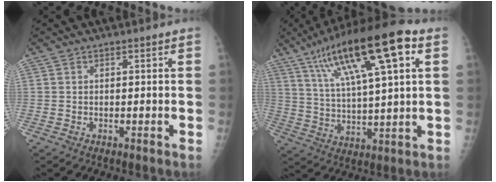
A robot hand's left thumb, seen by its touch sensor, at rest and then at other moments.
{"total": 21.5, "force": [9.8, 5.2, 18.4], "torque": [-0.307, 0.002, 0.166]}